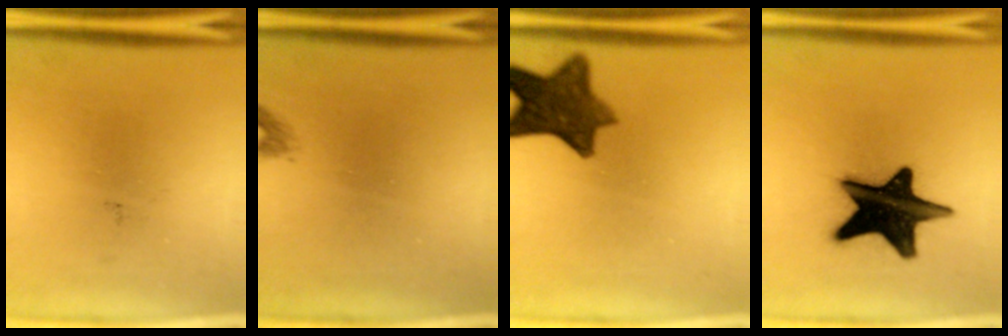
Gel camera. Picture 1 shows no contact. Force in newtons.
{"total": 0.9}
{"total": 10.3}
{"total": 19.8}